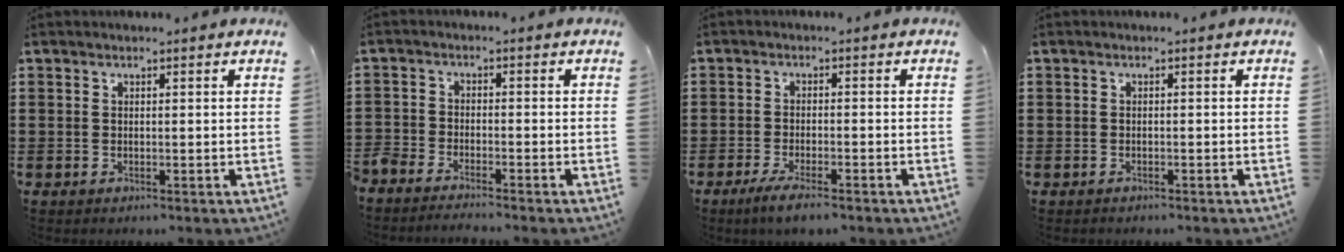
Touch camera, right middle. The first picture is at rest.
{"total": 2.9, "force": [-2.9, 0.3, 0.0], "torque": [-0.014, -0.001, -0.064]}
{"total": 3.2, "force": [-2.6, 0.2, 2.0], "torque": [-0.040, -0.004, -0.048]}
{"total": 0.8, "force": [-0.6, 0.4, -0.1], "torque": [0.001, 0.001, -0.014]}